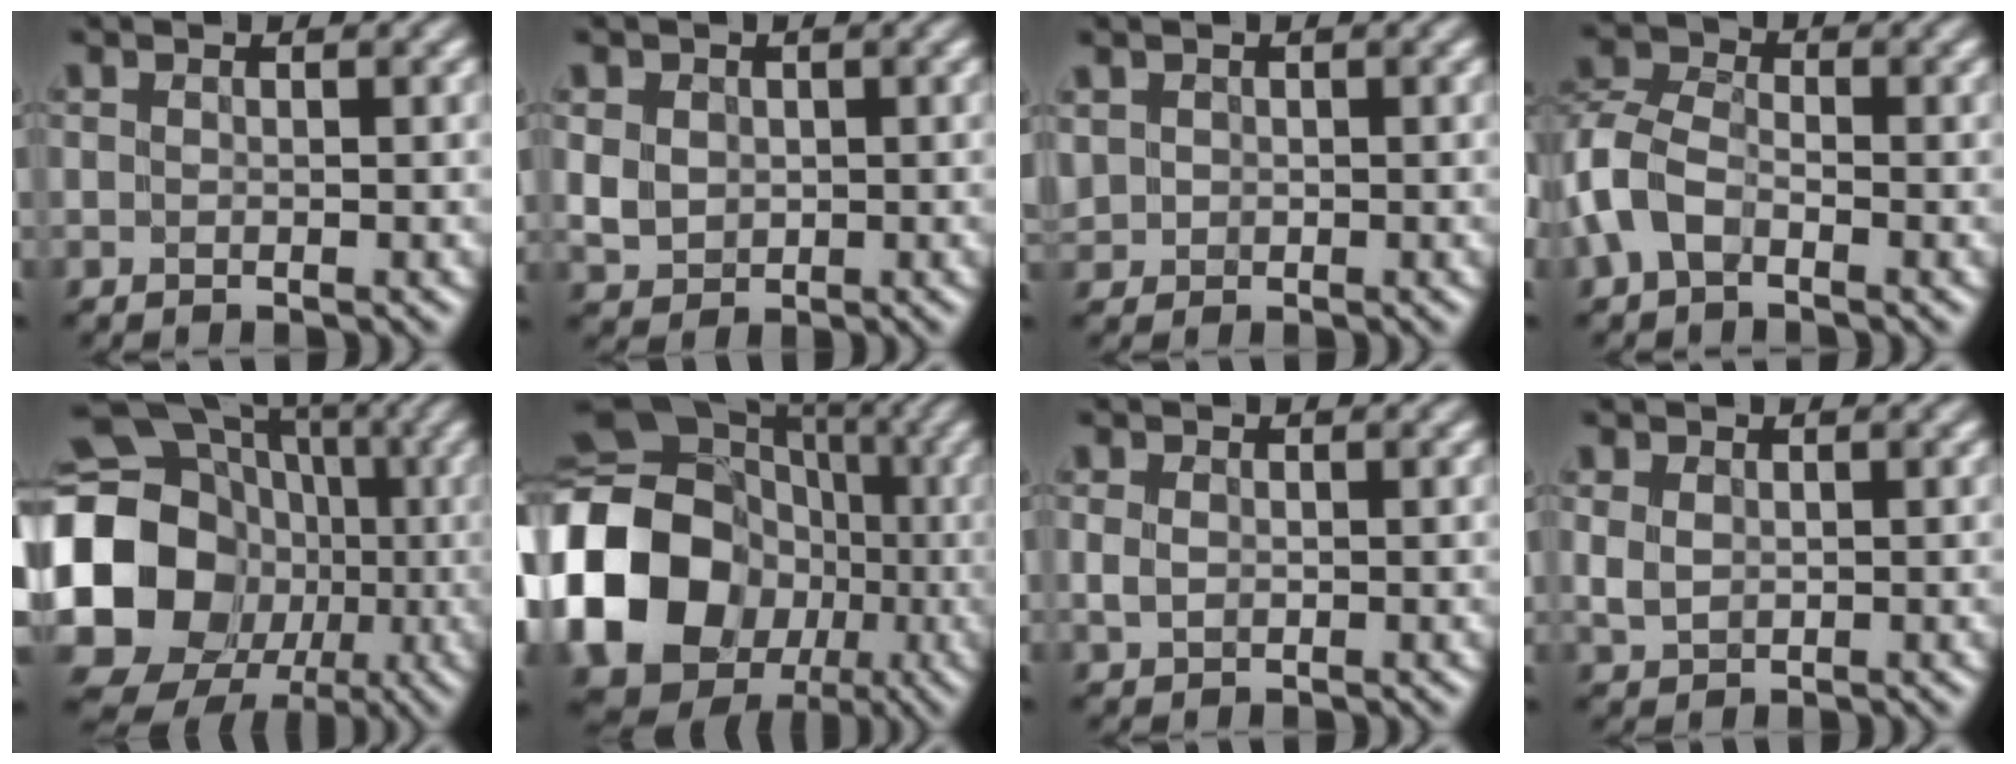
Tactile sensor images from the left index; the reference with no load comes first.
{"total": 2.6, "force": [0.6, 2.3, 1.2], "torque": [-0.037, 0.000, 0.019]}
{"total": 1.4, "force": [0.5, 1.3, 0.3], "torque": [-0.008, -0.001, 0.012]}
{"total": 4.6, "force": [-1.9, 2.9, 3.1], "torque": [-0.075, 0.009, -0.052]}
{"total": 21.7, "force": [-1.9, 19.6, 9.2], "torque": [-0.178, -0.014, -0.073]}
{"total": 21.0, "force": [-3.9, 18.4, 9.3], "torque": [-0.195, -0.020, -0.102]}
{"total": 1.2, "force": [0.1, 0.9, 0.8], "torque": [-0.020, 0.000, 0.002]}
{"total": 1.5, "force": [0.4, 1.2, 0.9], "torque": [-0.024, -0.002, 0.011]}